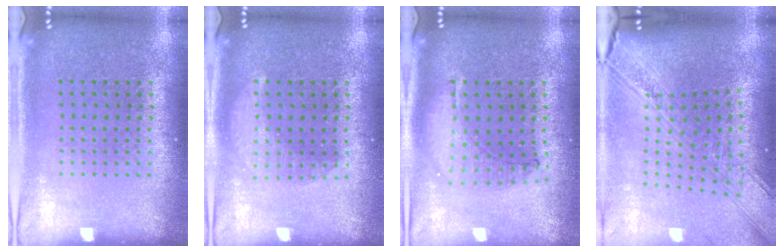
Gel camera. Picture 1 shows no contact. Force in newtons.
{"total": 1.9, "press": 1.9, "slide": 0.3}
{"total": 1.0, "press": 1.0, "slide": 0.2}
{"total": 3.5, "press": 2.6, "slide": 2.3}